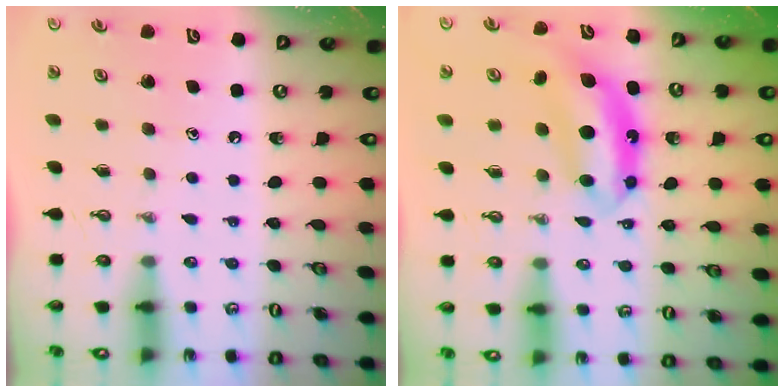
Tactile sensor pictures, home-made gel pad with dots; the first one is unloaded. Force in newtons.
{"total": 7.5, "press": 7.5, "slide": 0.3}